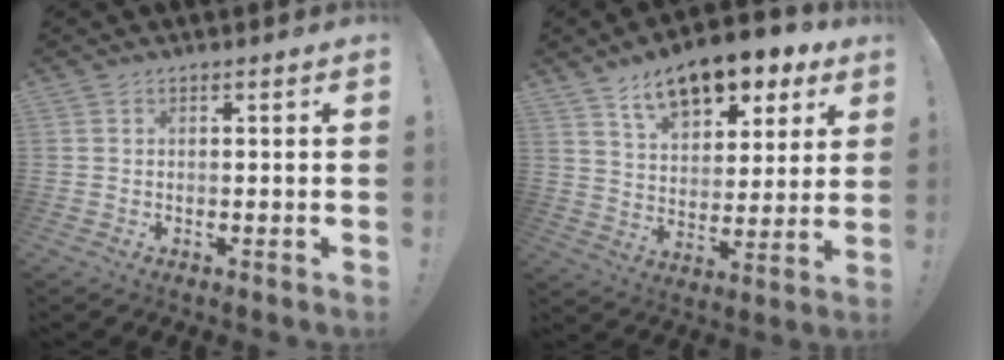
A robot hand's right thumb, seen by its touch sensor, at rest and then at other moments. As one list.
[{"total": 14.6, "force": [10.1, 7.2, 7.7], "torque": [-0.116, -0.068, 0.179]}]